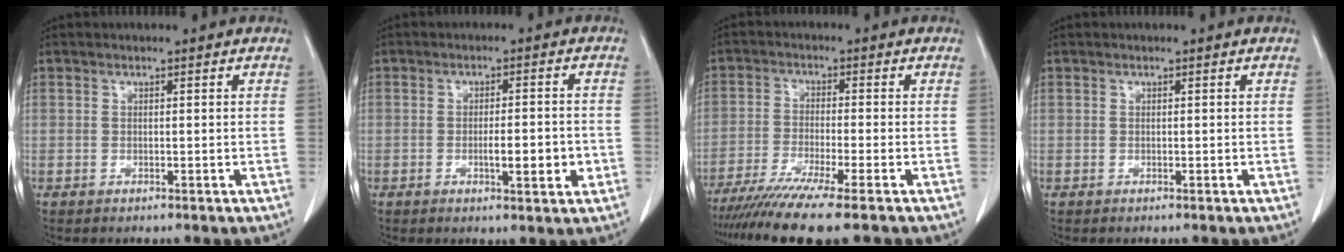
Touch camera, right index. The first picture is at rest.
{"total": 5.1, "force": [-1.4, 1.0, 4.8], "torque": [-0.076, -0.003, -0.016]}
{"total": 10.6, "force": [-8.4, -1.1, 6.5], "torque": [-0.097, -0.029, -0.133]}
{"total": 0.0}